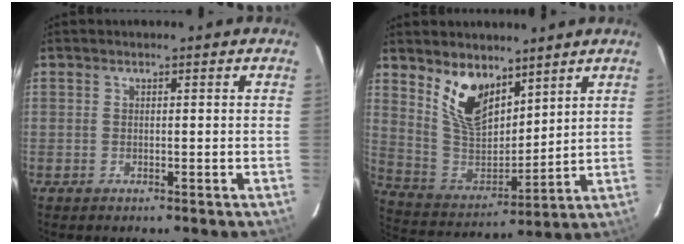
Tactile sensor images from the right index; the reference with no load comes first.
{"total": 12.7, "force": [8.2, 6.4, 7.3], "torque": [-0.141, -0.004, 0.171]}